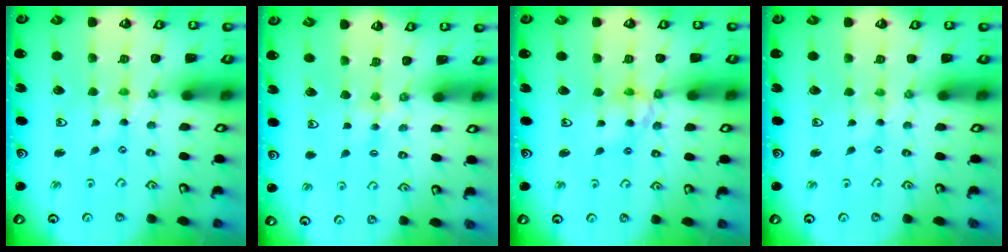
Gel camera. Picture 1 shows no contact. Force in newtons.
{"total": 3.0, "press": 2.9, "slide": 0.4}
{"total": 9.8, "press": 9.8, "slide": 0.8}
{"total": 0.0}